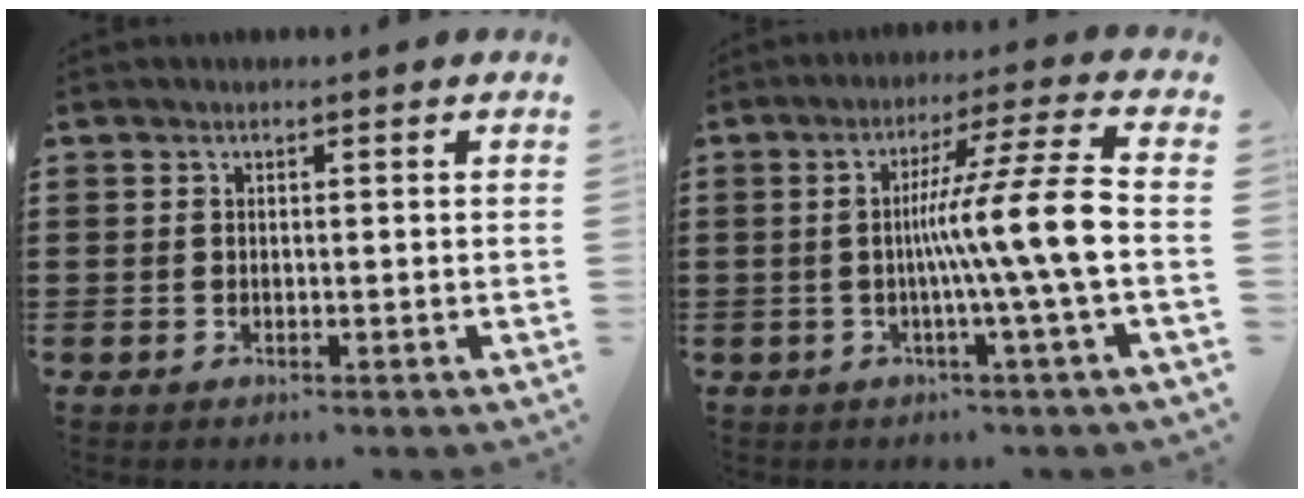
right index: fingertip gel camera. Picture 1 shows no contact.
{"total": 11.6, "force": [-1.0, -0.9, 11.5], "torque": [-0.196, -0.010, -0.028]}